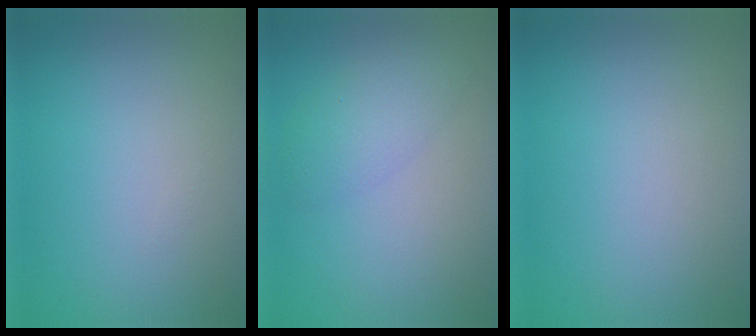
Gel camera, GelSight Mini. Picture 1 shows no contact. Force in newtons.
{"total": 2.7, "press": 2.7, "slide": 0.2}
{"total": 0.0}